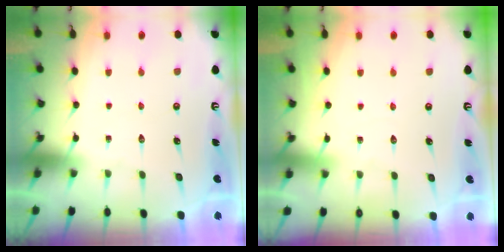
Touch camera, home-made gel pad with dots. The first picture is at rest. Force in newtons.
{"total": 2.1, "press": 2.1, "slide": 0.2}